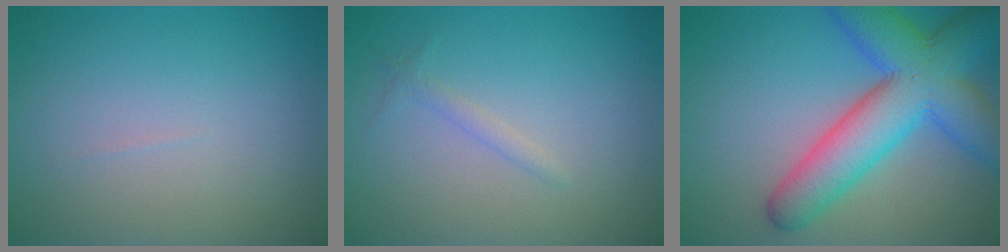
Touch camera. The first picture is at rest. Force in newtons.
{"total": 1.0, "press": 1.0, "slide": 0.0}
{"total": 9.9, "press": 9.9, "slide": 0.3}